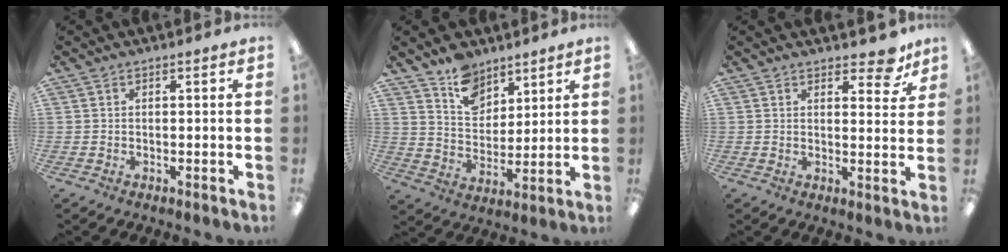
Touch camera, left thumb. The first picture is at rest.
{"total": 10.1, "force": [7.7, 6.1, 2.4], "torque": [-0.041, -0.049, 0.146]}
{"total": 6.6, "force": [4.9, 2.9, 3.4], "torque": [-0.030, -0.027, 0.080]}